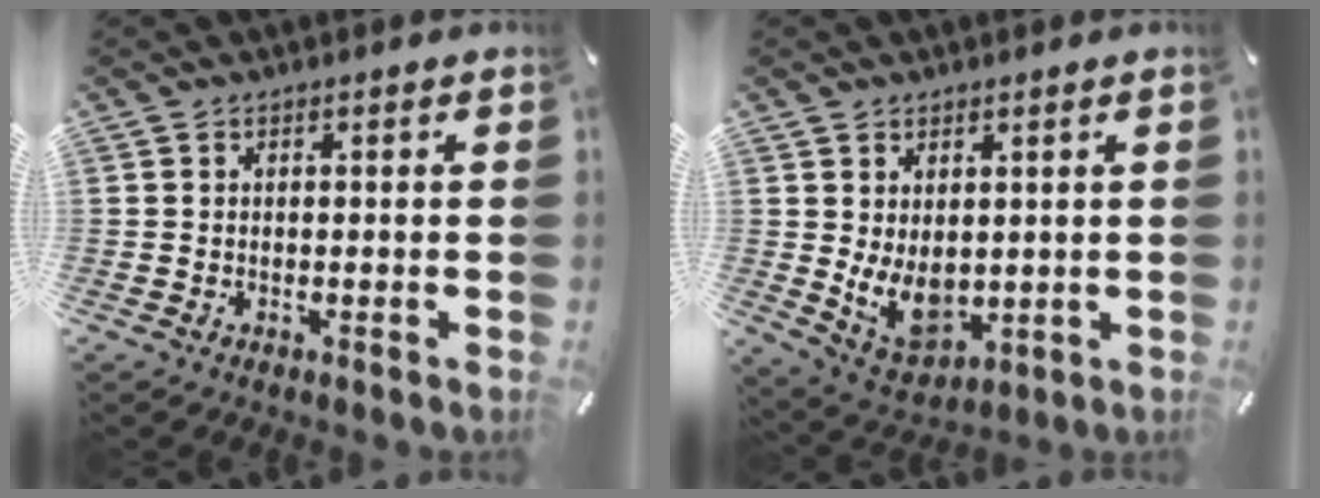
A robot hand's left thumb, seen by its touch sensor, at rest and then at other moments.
{"total": 8.5, "force": [1.1, 6.2, 5.8], "torque": [-0.110, -0.014, 0.024]}